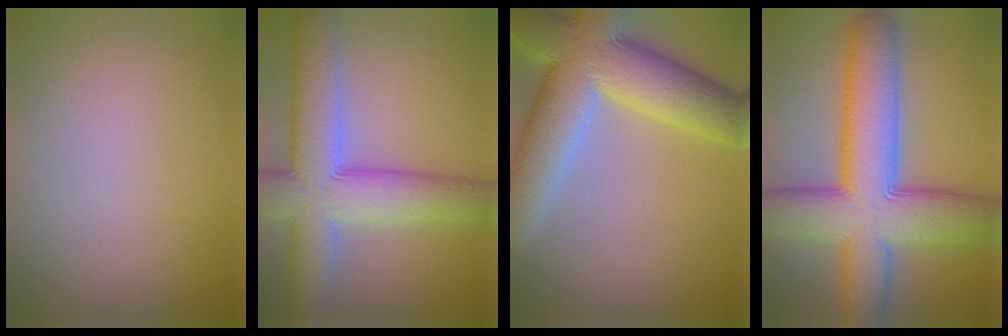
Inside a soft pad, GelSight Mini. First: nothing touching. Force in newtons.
{"total": 10.3, "press": 10.3, "slide": 0.6}
{"total": 12.4, "press": 12.3, "slide": 0.7}
{"total": 12.6, "press": 12.6, "slide": 0.5}